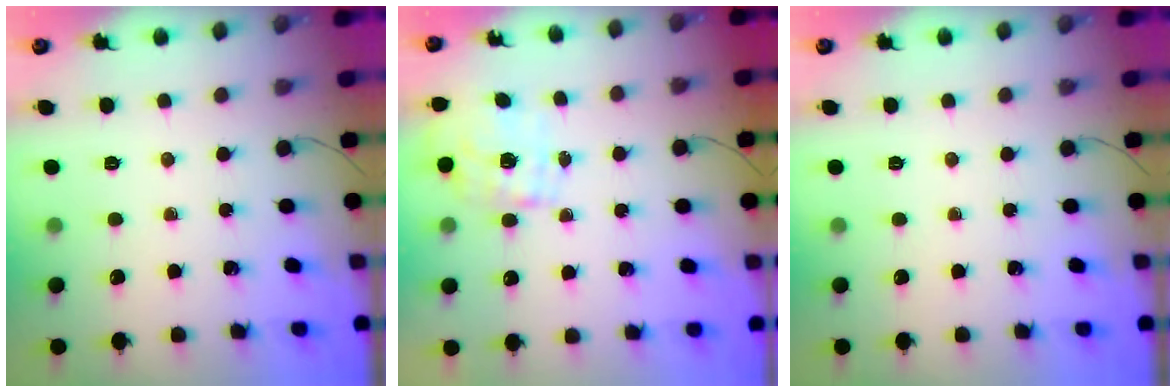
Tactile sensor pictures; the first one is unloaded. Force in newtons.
{"total": 2.2, "press": 2.2, "slide": 0.4}
{"total": 0.0}